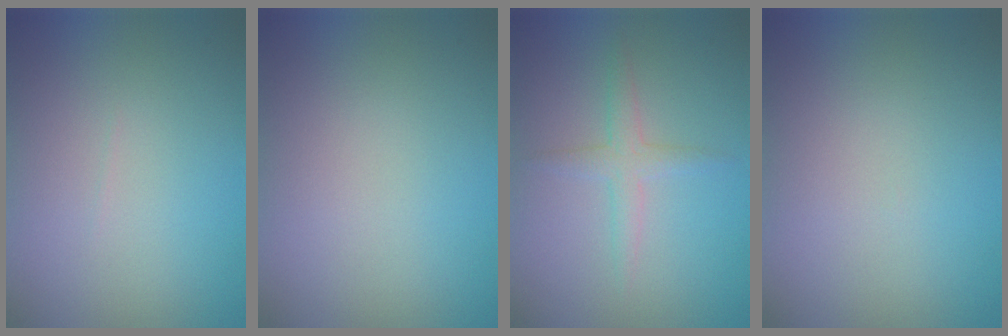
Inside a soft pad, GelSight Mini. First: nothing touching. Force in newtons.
{"total": 0.0}
{"total": 1.8, "press": 1.8, "slide": 0.1}
{"total": 0.0}